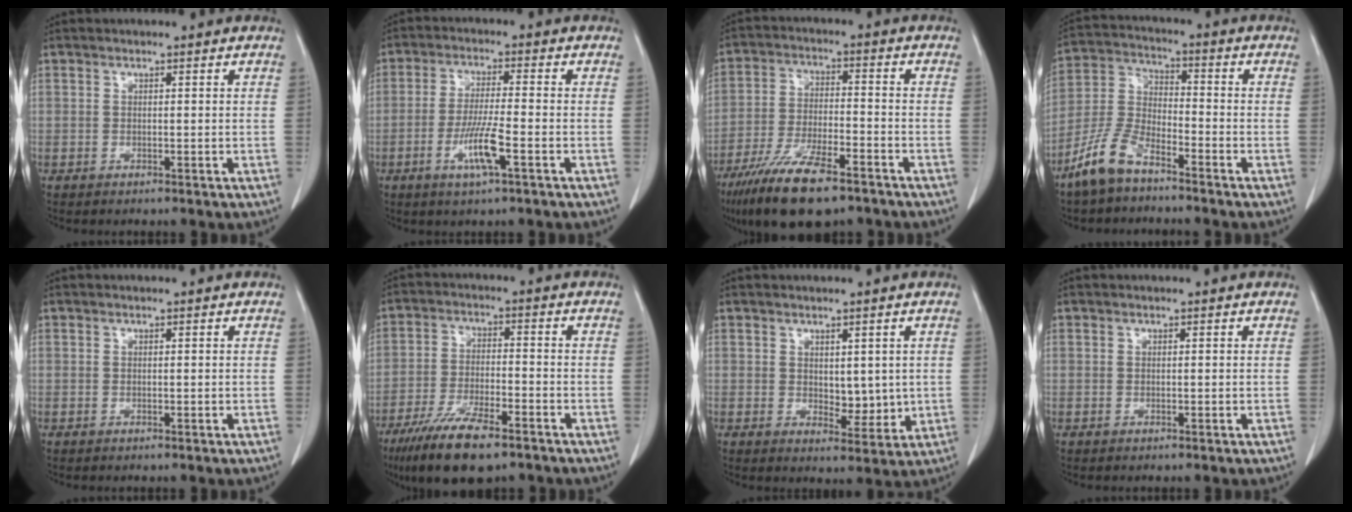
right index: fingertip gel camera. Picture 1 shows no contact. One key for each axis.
{"total": 7.5, "fx": -3.1, "fy": 0.6, "fz": 6.8, "tx": -0.135, "ty": -0.008, "tz": -0.056}
{"total": 15.2, "fx": -10.5, "fy": 4.0, "fz": 10.2, "tx": -0.207, "ty": -0.028, "tz": -0.188}
{"total": 9.7, "fx": -6.9, "fy": 3.6, "fz": 5.8, "tx": -0.143, "ty": -0.004, "tz": -0.144}
{"total": 0.0}
{"total": 12.6, "fx": -8.6, "fy": 3.3, "fz": 8.6, "tx": -0.160, "ty": -0.019, "tz": -0.150}
{"total": 5.5, "fx": 0.5, "fy": 3.1, "fz": 4.4, "tx": -0.064, "ty": -0.004, "tz": 0.022}
{"total": 0.0}